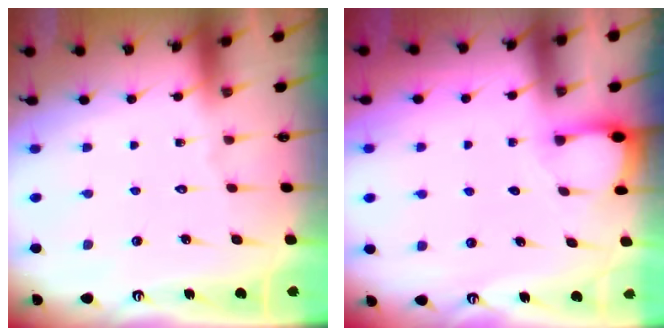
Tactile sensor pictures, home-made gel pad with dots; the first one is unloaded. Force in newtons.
{"total": 2.1, "press": 2.1, "slide": 0.3}